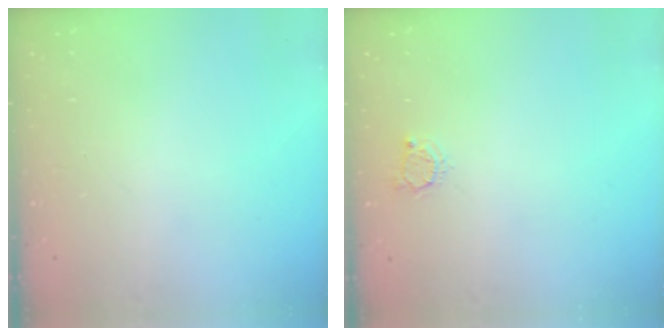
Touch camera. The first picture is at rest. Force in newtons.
{"total": 3.0, "press": 3.0, "slide": 0.4}